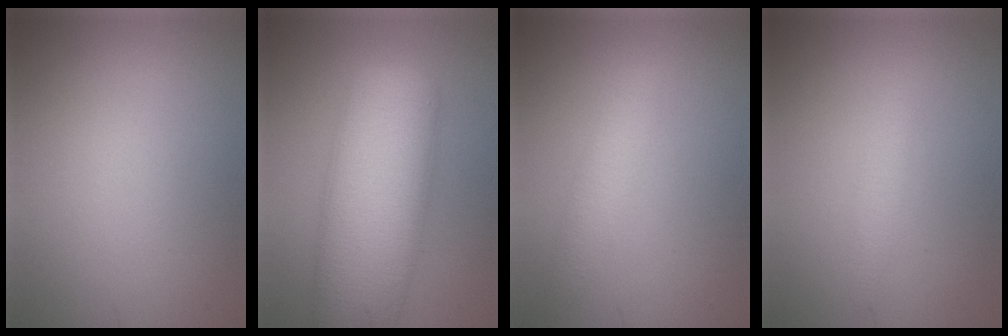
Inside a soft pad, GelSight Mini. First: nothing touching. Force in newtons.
{"total": 12.1, "press": 12.1, "slide": 0.4}
{"total": 2.6, "press": 2.6, "slide": 0.2}
{"total": 1.4, "press": 1.4, "slide": 0.1}